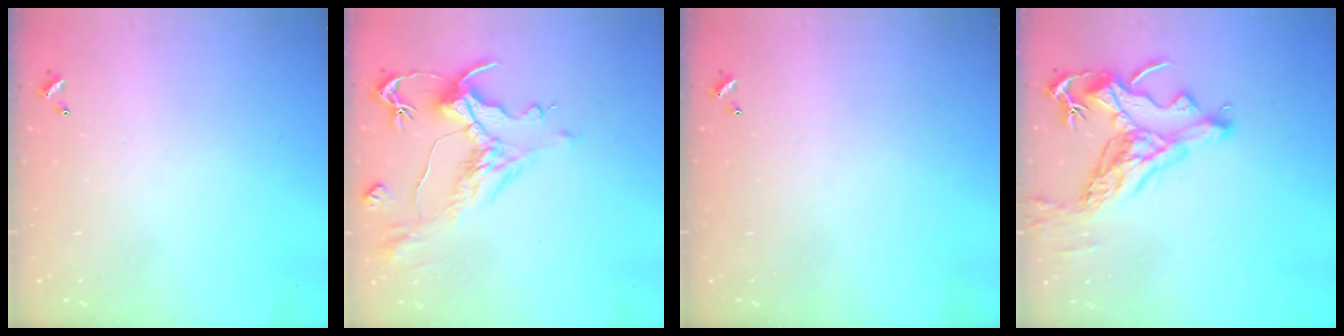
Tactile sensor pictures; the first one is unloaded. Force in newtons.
{"total": 2.0, "press": 1.5, "slide": 1.4}
{"total": 0.0}
{"total": 8.1, "press": 8.0, "slide": 1.4}